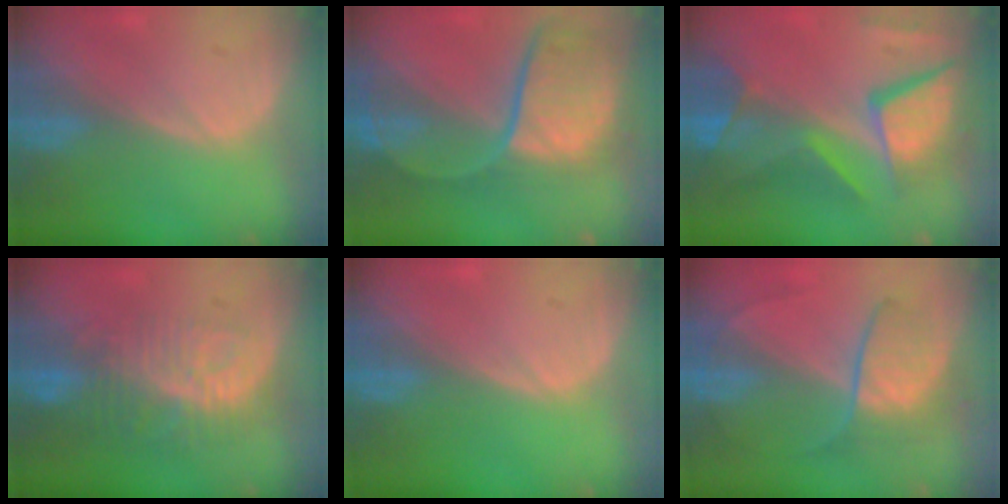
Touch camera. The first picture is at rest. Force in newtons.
{"total": 12.1, "press": 9.8, "slide": 7.1}
{"total": 12.4, "press": 10.2, "slide": 7.0}
{"total": 9.5, "press": 8.5, "slide": 4.1}
{"total": 0.0}
{"total": 6.4, "press": 6.4, "slide": 0.8}